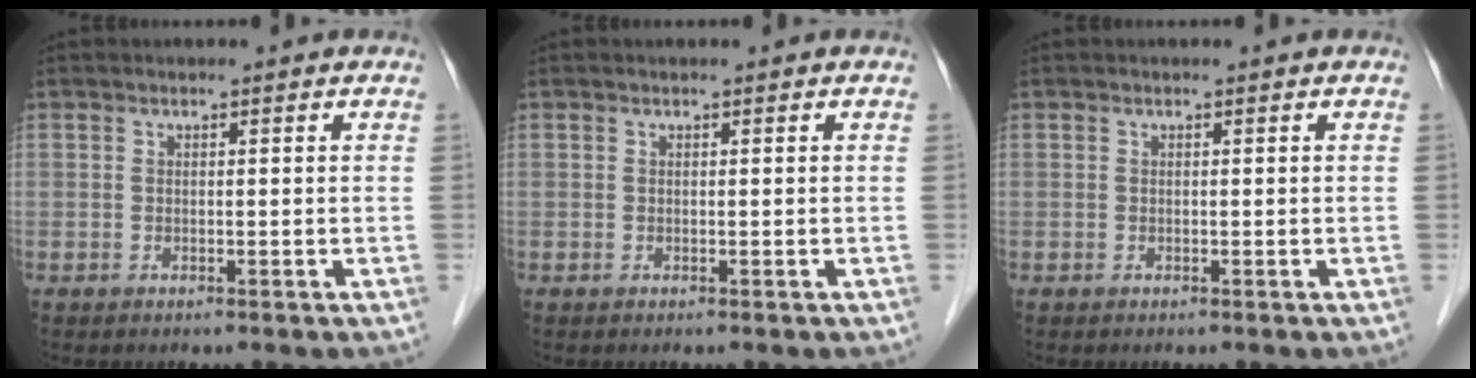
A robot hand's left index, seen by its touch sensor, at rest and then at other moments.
{"total": 0.0}
{"total": 0.0}